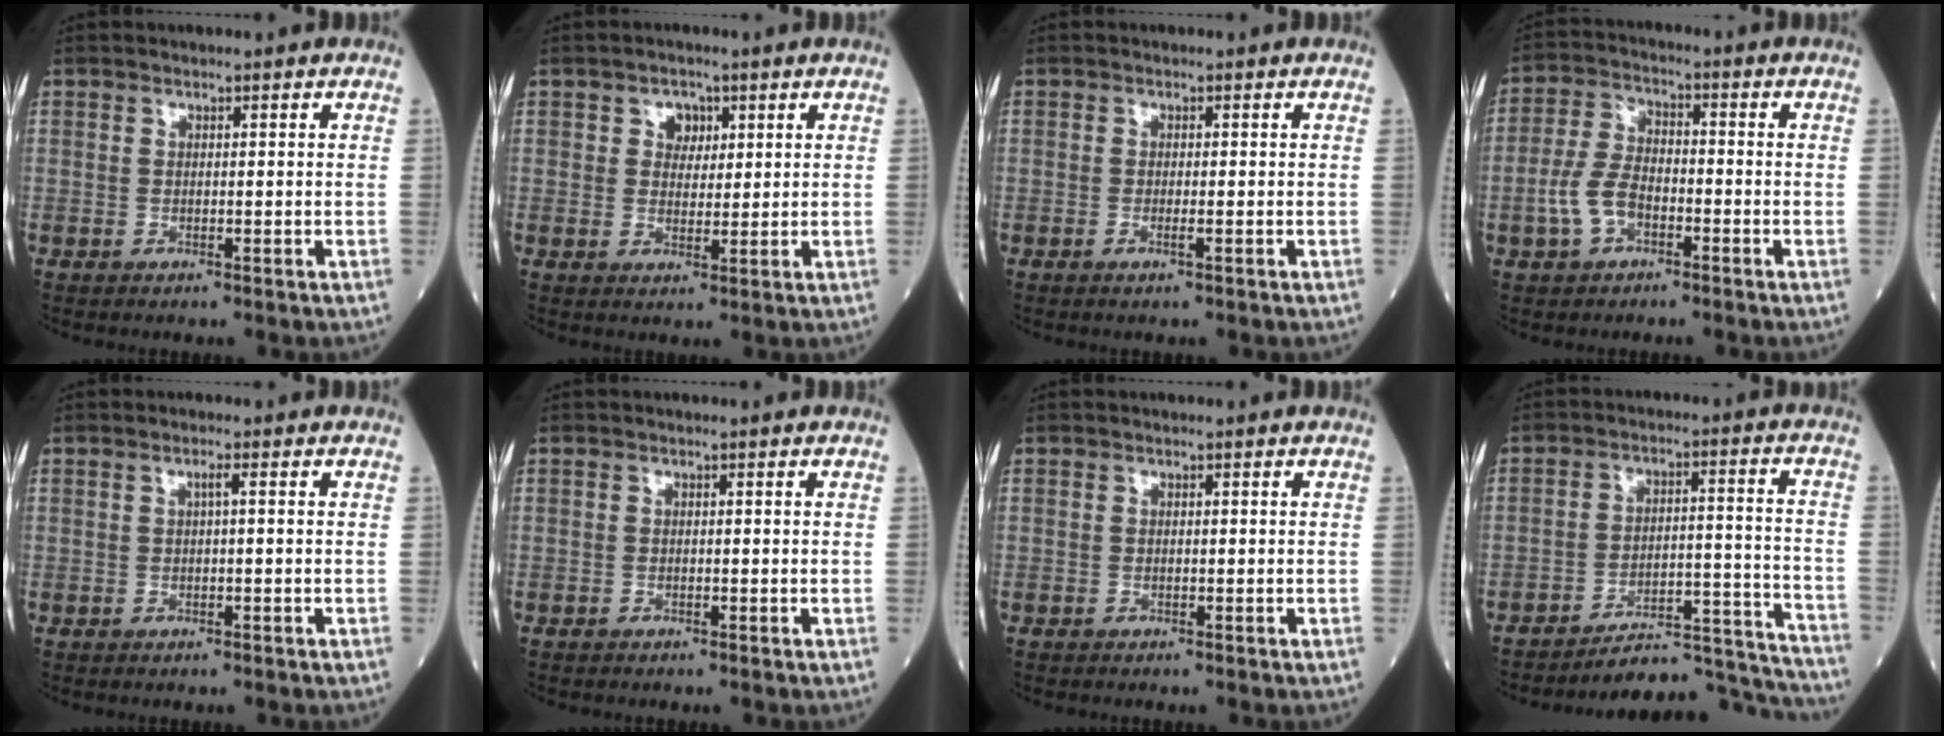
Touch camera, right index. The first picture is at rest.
{"total": 3.1, "force": [1.3, 2.3, 1.6], "torque": [-0.018, 0.004, 0.020]}
{"total": 1.0, "force": [-0.4, -0.1, 0.9], "torque": [-0.019, -0.002, -0.007]}
{"total": 6.5, "force": [-2.7, 3.7, 4.6], "torque": [-0.112, 0.011, -0.054]}
{"total": 0.9, "force": [0.1, -0.1, 0.9], "torque": [-0.015, 0.003, 0.001]}
{"total": 0.0}
{"total": 0.0}
{"total": 15.4, "force": [-15.4, -0.1, 1.0], "torque": [0.008, 0.043, -0.214]}